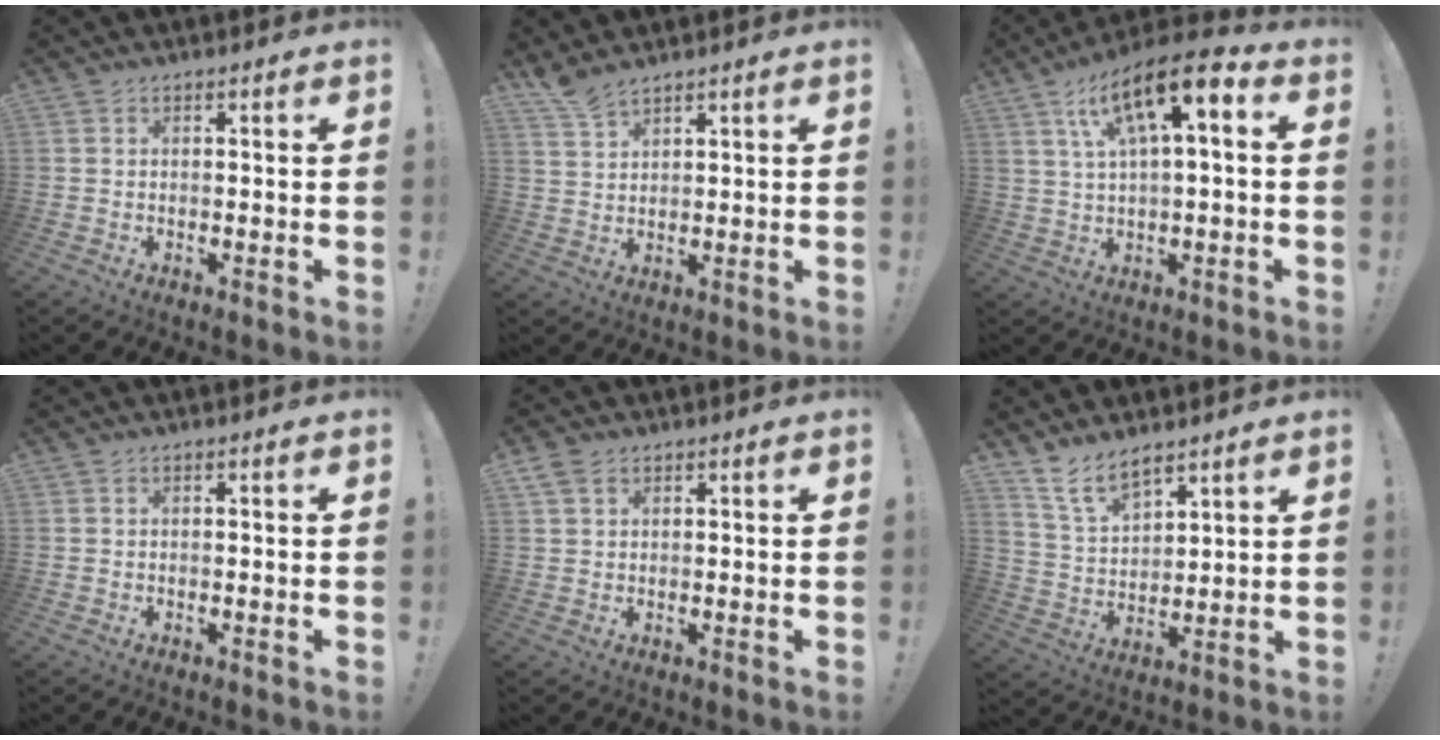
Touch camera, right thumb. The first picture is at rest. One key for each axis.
{"total": 4.7, "fx": 4.1, "fy": 0.9, "fz": 2.0, "tx": -0.039, "ty": -0.025, "tz": 0.076}
{"total": 13.1, "fx": 4.8, "fy": 3.5, "fz": 11.6, "tx": -0.192, "ty": -0.016, "tz": 0.077}
{"total": 0.0}
{"total": 3.0, "fx": 1.6, "fy": 1.8, "fz": 1.7, "tx": -0.028, "ty": -0.002, "tz": 0.032}
{"total": 9.8, "fx": 8.0, "fy": 3.9, "fz": 4.1, "tx": -0.086, "ty": -0.048, "tz": 0.157}